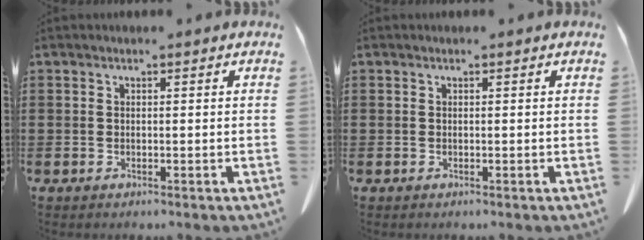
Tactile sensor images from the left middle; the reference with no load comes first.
{"total": 0.0}